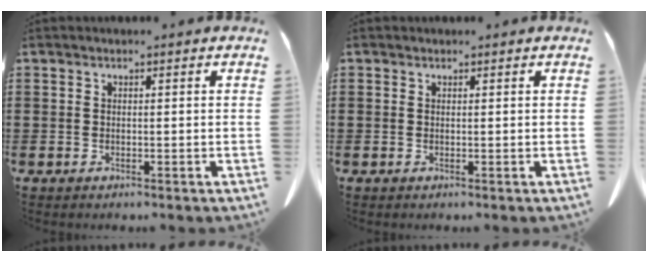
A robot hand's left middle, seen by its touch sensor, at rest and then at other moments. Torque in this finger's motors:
{"motor_torque": [-0.08, 0.05, 0.04, 0.00]}